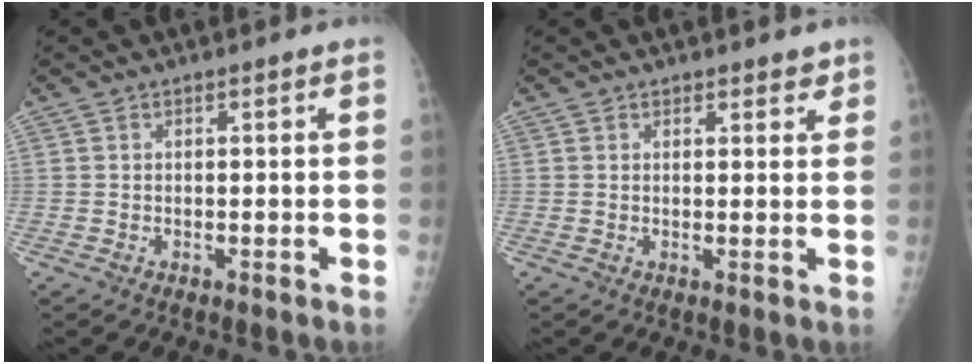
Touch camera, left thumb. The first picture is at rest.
{"total": 2.0, "force": [1.5, 1.2, 0.5], "torque": [0.015, -0.008, 0.015]}